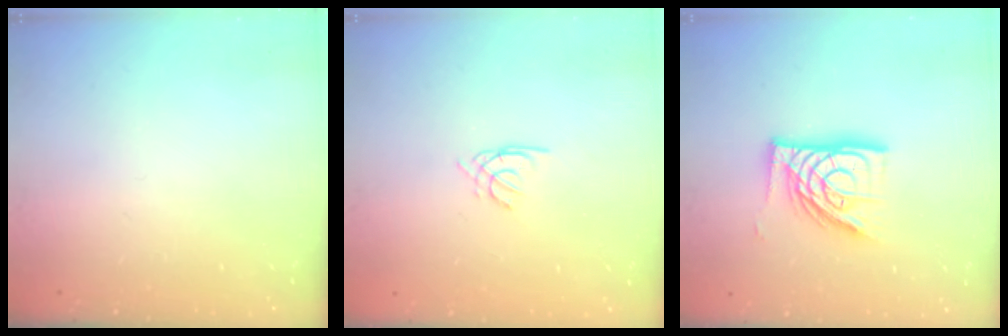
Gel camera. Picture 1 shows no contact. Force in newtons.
{"total": 1.7, "press": 1.6, "slide": 0.4}
{"total": 15.0, "press": 15.0, "slide": 1.2}